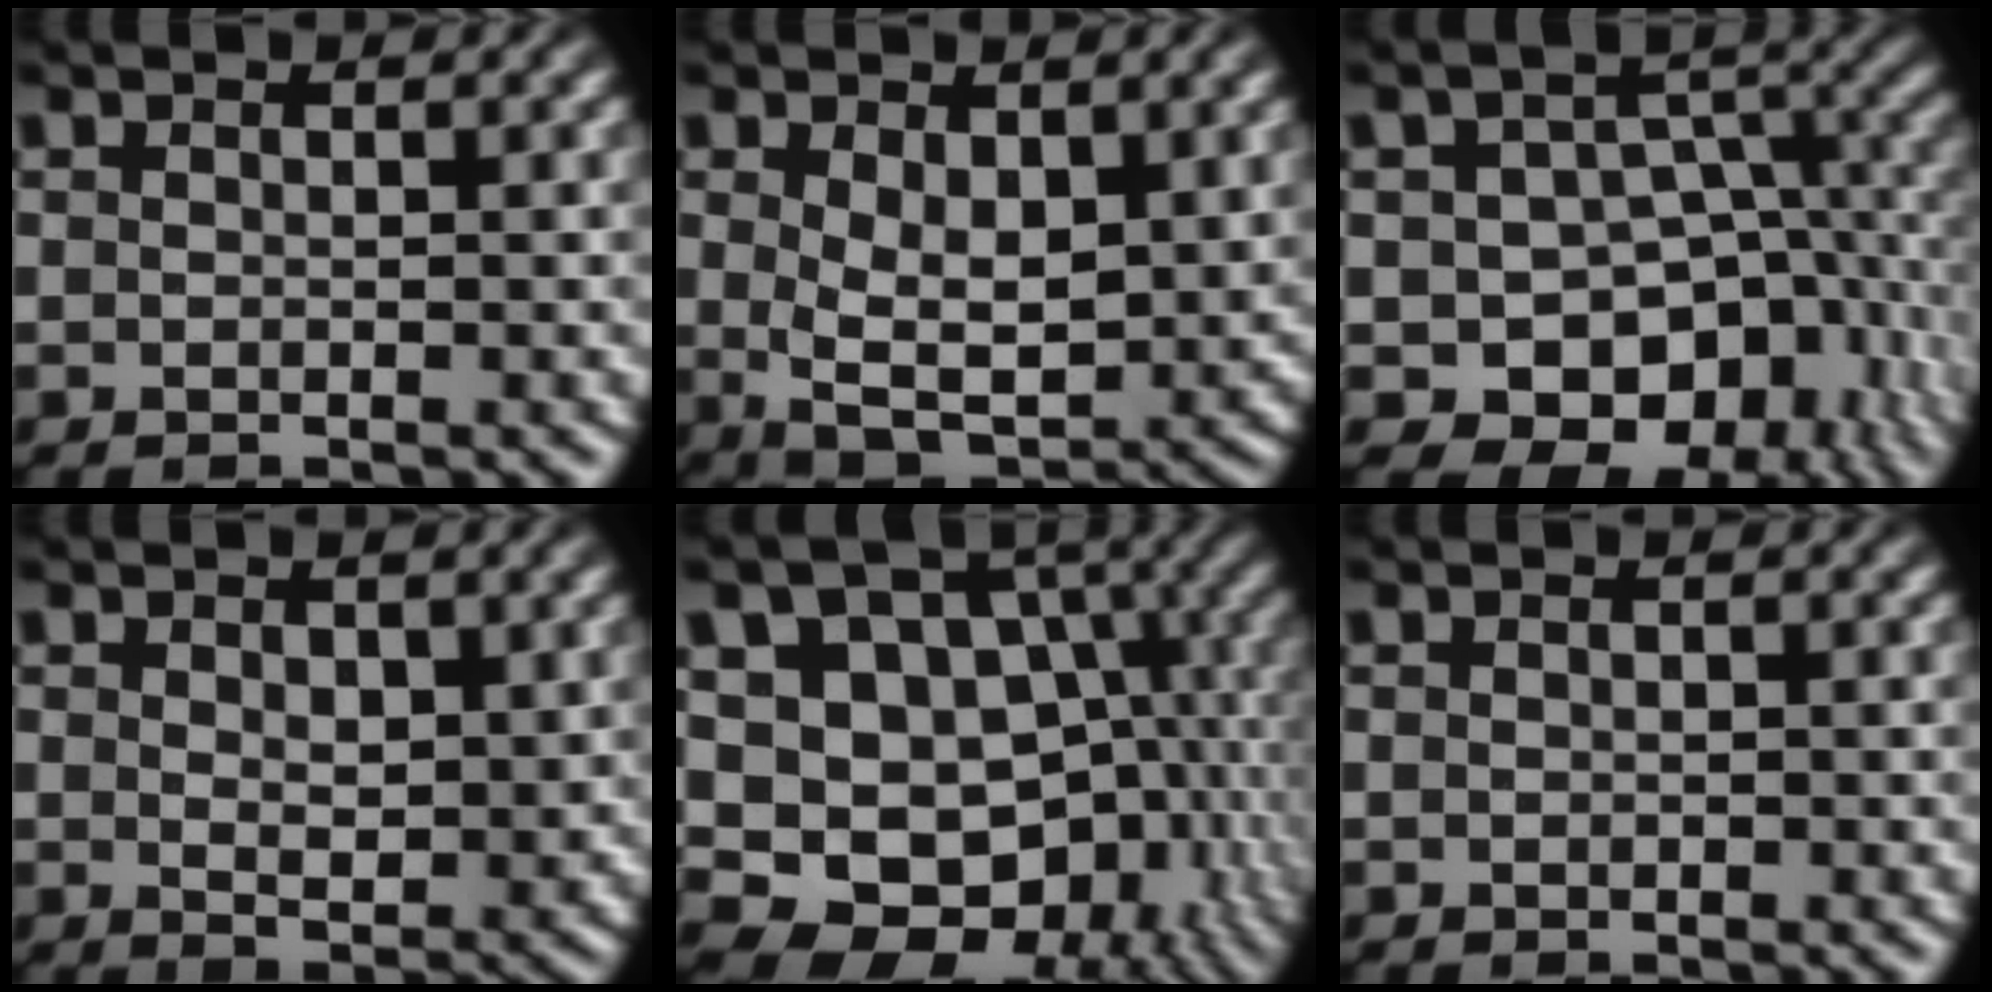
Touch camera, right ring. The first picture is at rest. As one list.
[{"total": 6.7, "force": [-0.8, 4.9, 4.5], "torque": [-0.085, -0.038, 0.001]}, {"total": 17.0, "force": [-4.7, 13.7, 8.8], "torque": [-0.155, -0.077, -0.057]}, {"total": 2.2, "force": [0.4, 1.1, 1.9], "torque": [-0.023, -0.020, 0.020]}, {"total": 23.8, "force": [-4.1, 20.0, 12.2], "torque": [-0.259, -0.101, -0.051]}, {"total": 0.0}]